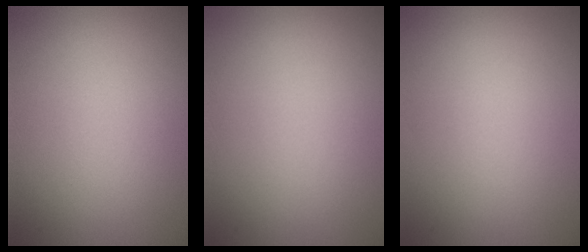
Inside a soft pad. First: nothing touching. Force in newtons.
{"total": 0.0}
{"total": 0.0}